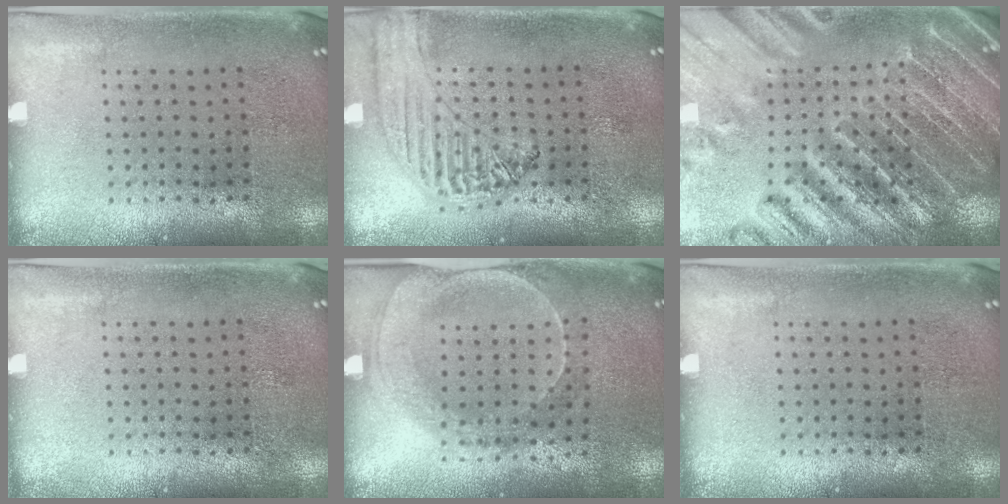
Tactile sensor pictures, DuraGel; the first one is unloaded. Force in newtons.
{"total": 1.2, "press": 1.2, "slide": 0.1}
{"total": 4.4, "press": 4.0, "slide": 1.6}
{"total": 0.0}
{"total": 1.8, "press": 1.8, "slide": 0.5}
{"total": 0.0}